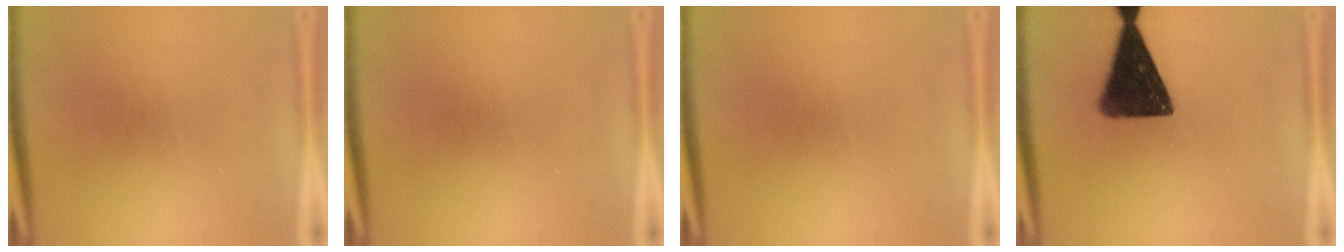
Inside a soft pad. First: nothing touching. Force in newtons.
{"total": 0.0}
{"total": 0.0}
{"total": 14.3}